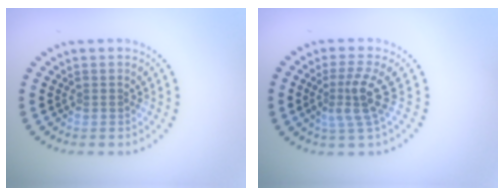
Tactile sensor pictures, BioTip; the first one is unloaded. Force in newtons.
{"total": 3.2, "press": 2.2, "slide": 2.4}